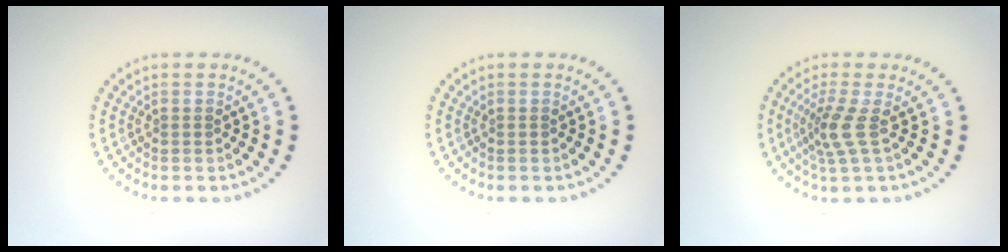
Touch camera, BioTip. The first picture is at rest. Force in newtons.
{"total": 0.0}
{"total": 2.6, "press": 1.8, "slide": 1.9}